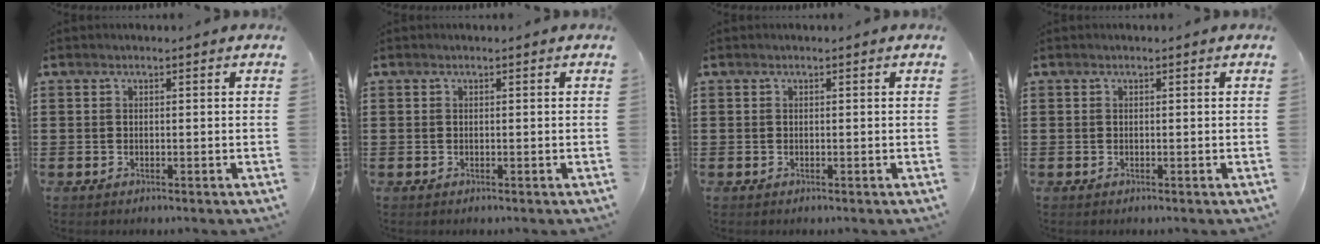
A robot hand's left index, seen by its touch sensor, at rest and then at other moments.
{"total": 0.0}
{"total": 0.0}
{"total": 0.0}